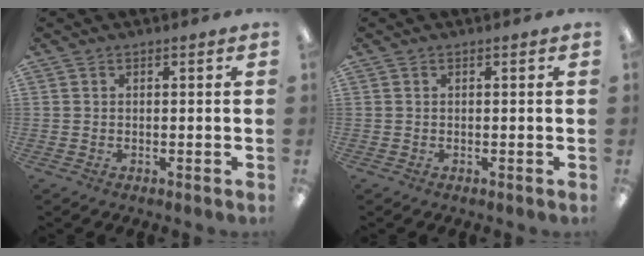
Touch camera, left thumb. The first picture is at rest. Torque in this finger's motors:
{"motor_torque": [-0.05, -0.06, -0.10, 0.08, -0.02]}